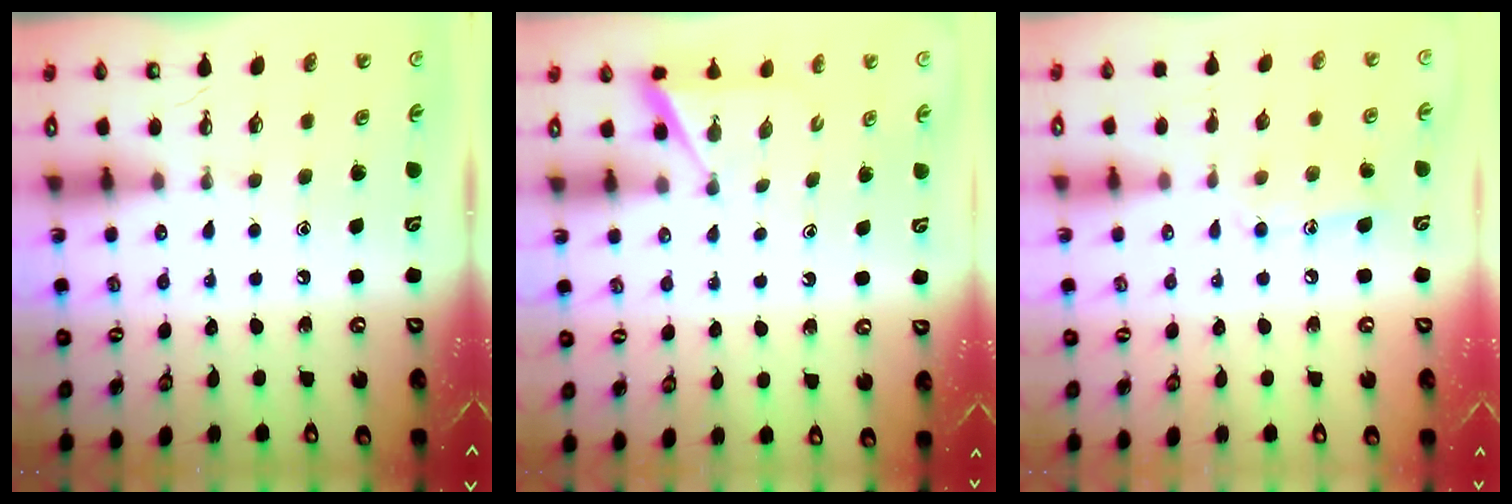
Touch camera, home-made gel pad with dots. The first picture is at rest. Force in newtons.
{"total": 2.0, "press": 2.0, "slide": 0.3}
{"total": 9.1, "press": 9.1, "slide": 0.6}